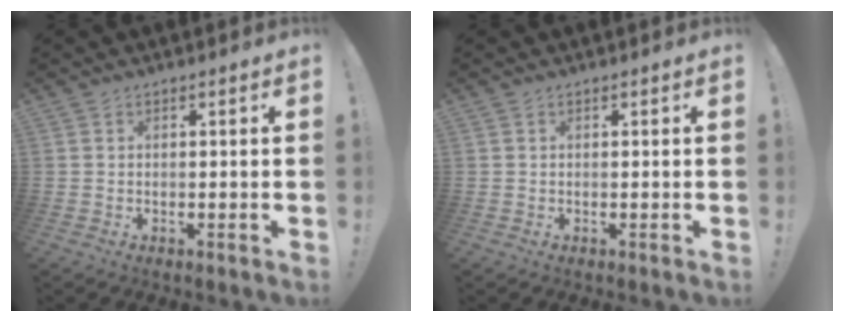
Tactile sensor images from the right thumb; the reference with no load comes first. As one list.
[{"total": 0.0}]